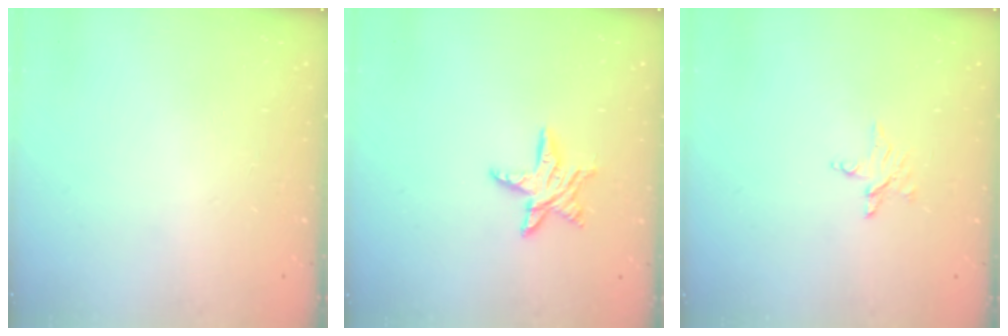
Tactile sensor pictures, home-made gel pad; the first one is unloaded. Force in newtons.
{"total": 8.8, "press": 8.8, "slide": 0.6}
{"total": 4.0, "press": 4.0, "slide": 0.3}